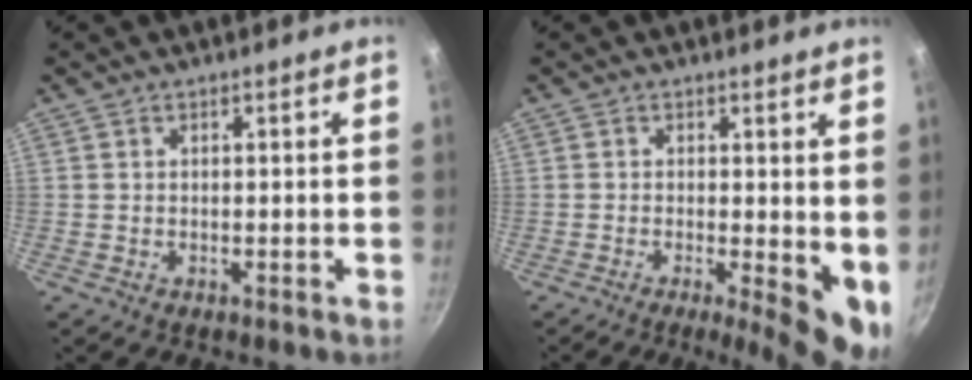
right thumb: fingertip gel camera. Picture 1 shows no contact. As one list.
[{"total": 8.5, "force": [-0.9, 2.9, 7.9], "torque": [-0.098, -0.008, -0.010]}]